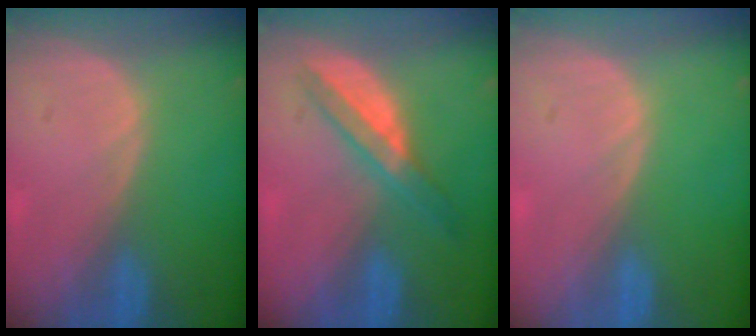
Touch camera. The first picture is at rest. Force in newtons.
{"total": 5.8, "press": 5.2, "slide": 2.5}
{"total": 0.0}